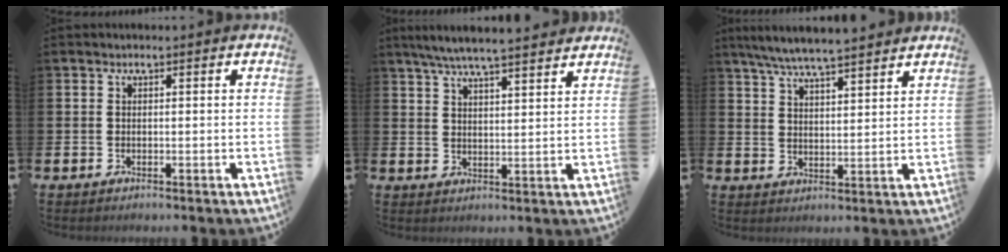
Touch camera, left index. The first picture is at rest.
{"total": 6.2, "force": [5.9, 0.0, 1.8], "torque": [-0.047, -0.027, 0.105]}
{"total": 6.4, "force": [6.1, 0.0, 1.9], "torque": [-0.057, -0.028, 0.110]}